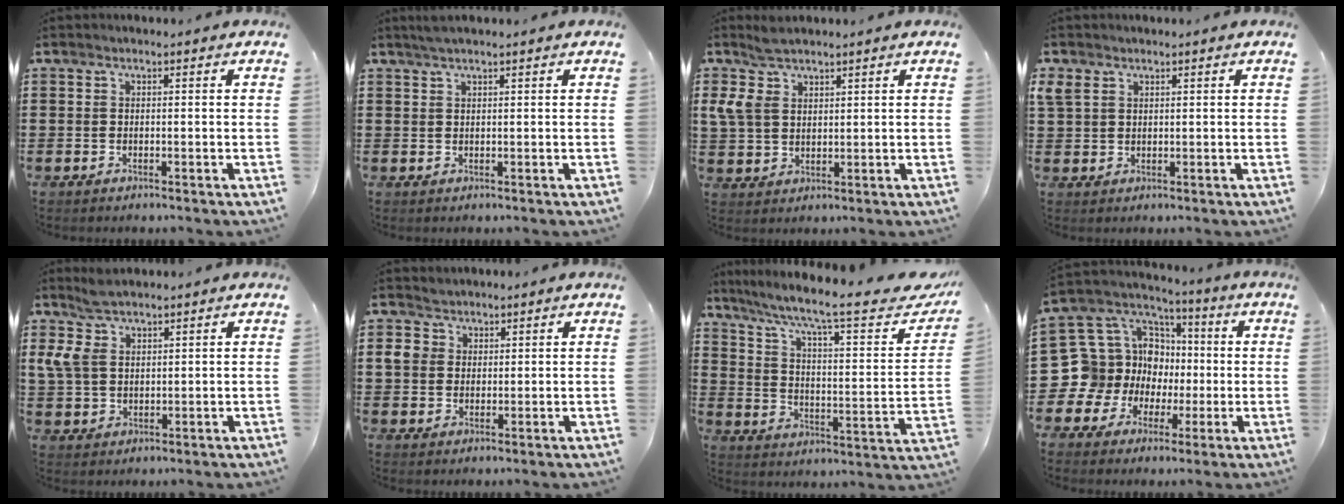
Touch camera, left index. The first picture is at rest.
{"total": 1.4, "force": [1.1, 0.0, 0.8], "torque": [-0.018, 0.001, 0.021]}
{"total": 5.4, "force": [3.5, 3.2, 2.6], "torque": [-0.072, 0.005, 0.065]}
{"total": 2.2, "force": [1.4, 1.5, 0.9], "torque": [-0.024, 0.006, 0.027]}
{"total": 5.7, "force": [3.6, 3.1, 3.0], "torque": [-0.079, 0.003, 0.068]}
{"total": 3.9, "force": [1.8, 3.4, 0.4], "torque": [-0.027, 0.012, 0.032]}
{"total": 9.1, "force": [6.4, 1.2, 6.2], "torque": [-0.126, -0.043, 0.096]}
{"total": 13.1, "force": [-1.3, 12.8, 2.3], "torque": [-0.118, -0.021, 0.001]}